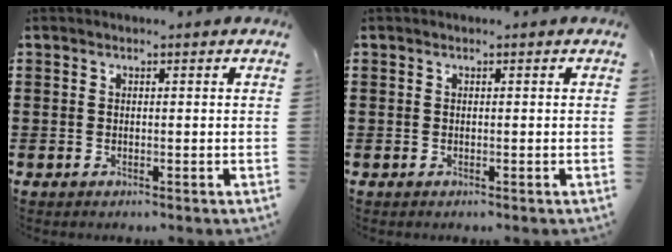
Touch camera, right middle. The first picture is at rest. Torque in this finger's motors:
{"motor_torque": [-0.14, -0.19, -0.01, 0.02]}